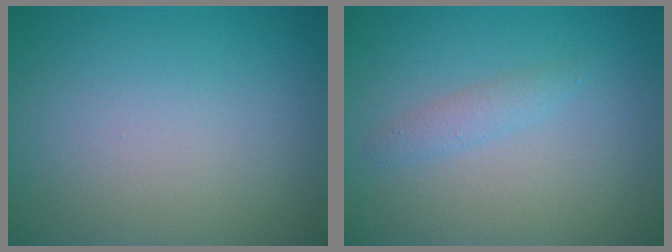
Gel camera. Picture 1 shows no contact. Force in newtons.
{"total": 1.3, "press": 1.3, "slide": 0.0}